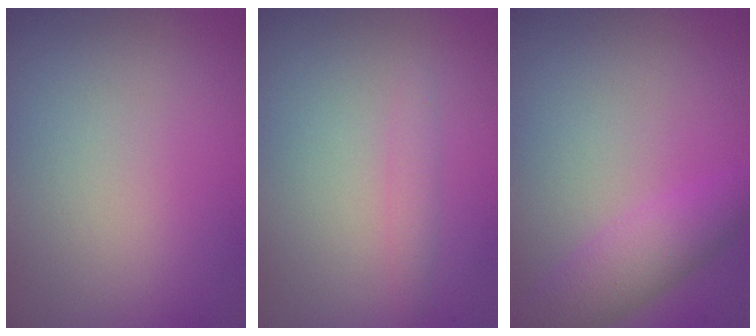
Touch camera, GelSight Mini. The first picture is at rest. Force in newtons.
{"total": 1.1, "press": 1.1, "slide": 0.0}
{"total": 3.3, "press": 3.3, "slide": 0.1}